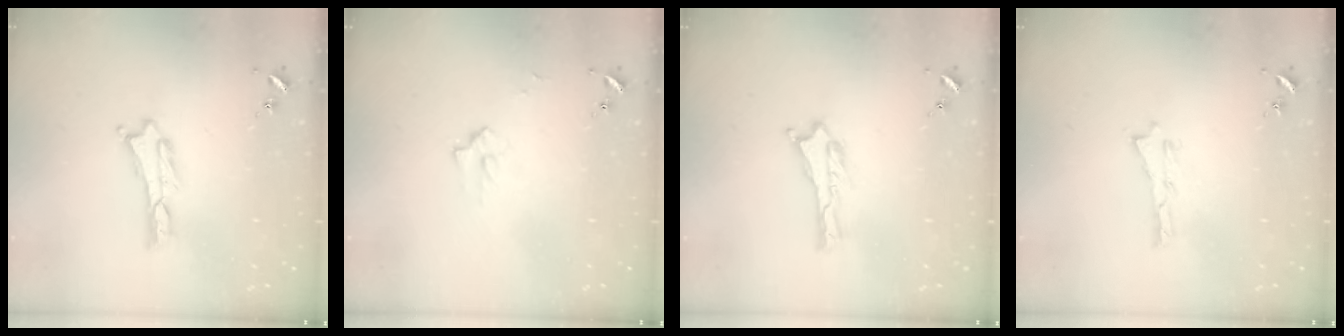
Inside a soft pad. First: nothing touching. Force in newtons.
{"total": 2.2, "press": 2.2, "slide": 0.3}
{"total": 0.0}
{"total": 0.0}